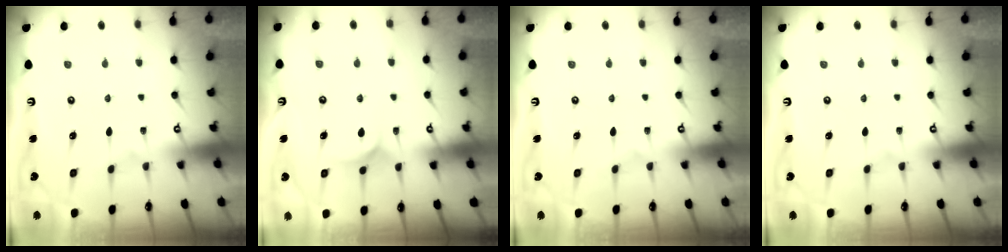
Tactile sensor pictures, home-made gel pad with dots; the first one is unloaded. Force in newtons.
{"total": 5.8, "press": 5.8, "slide": 0.3}
{"total": 0.0}
{"total": 0.0}